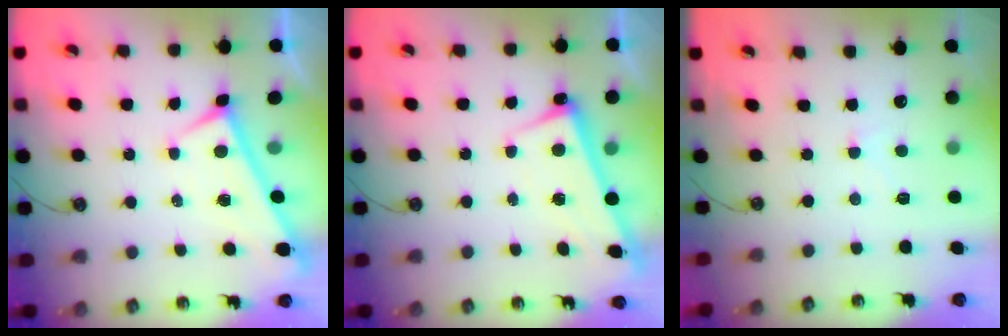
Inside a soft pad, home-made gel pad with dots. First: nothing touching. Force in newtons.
{"total": 2.7, "press": 2.6, "slide": 0.4}
{"total": 1.1, "press": 1.0, "slide": 0.5}